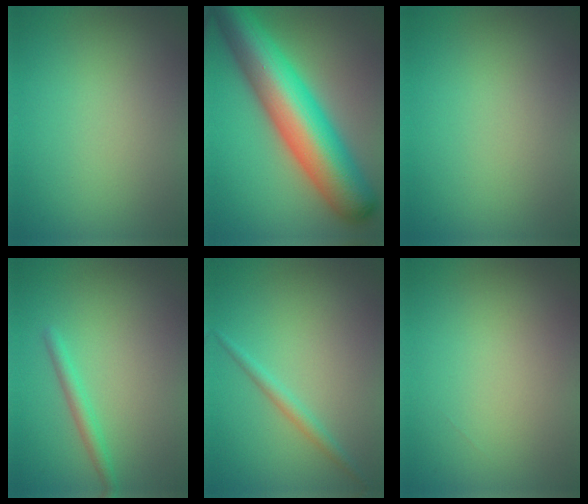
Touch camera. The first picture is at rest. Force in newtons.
{"total": 12.9, "press": 12.9, "slide": 0.2}
{"total": 0.0}
{"total": 1.6, "press": 1.6, "slide": 0.1}
{"total": 1.4, "press": 1.4, "slide": 0.1}
{"total": 0.0}